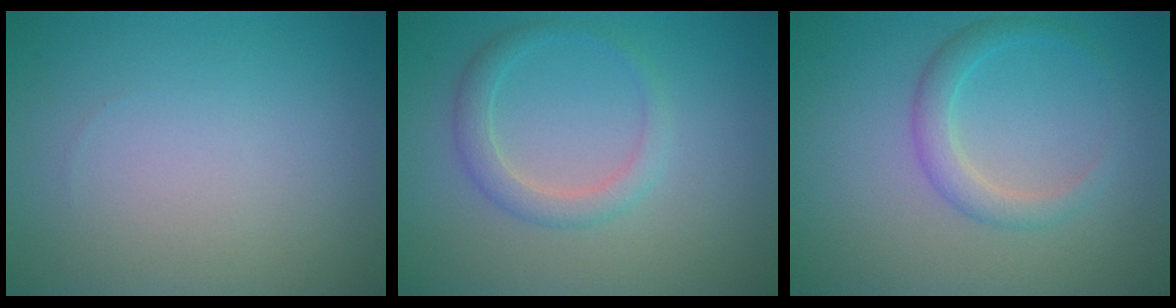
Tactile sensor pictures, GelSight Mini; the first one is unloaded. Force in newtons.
{"total": 2.2, "press": 2.2, "slide": 0.2}
{"total": 2.3, "press": 2.3, "slide": 0.2}